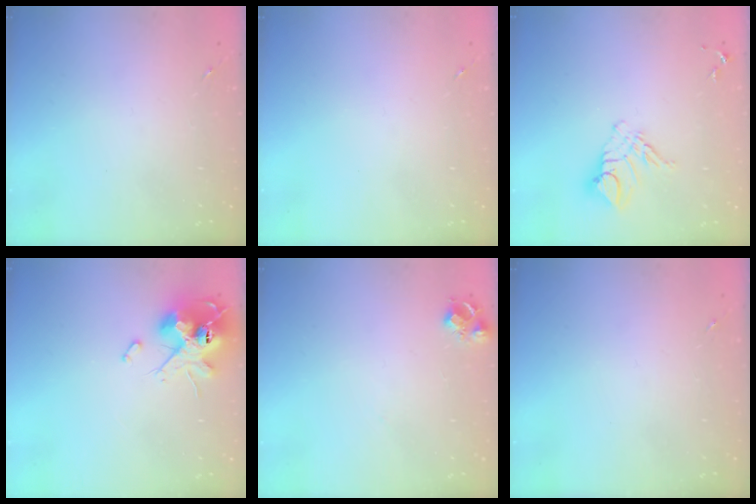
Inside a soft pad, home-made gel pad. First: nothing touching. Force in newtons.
{"total": 0.0}
{"total": 9.9, "press": 9.8, "slide": 1.1}
{"total": 13.9, "press": 13.8, "slide": 1.3}
{"total": 7.3, "press": 7.2, "slide": 0.8}
{"total": 0.0}